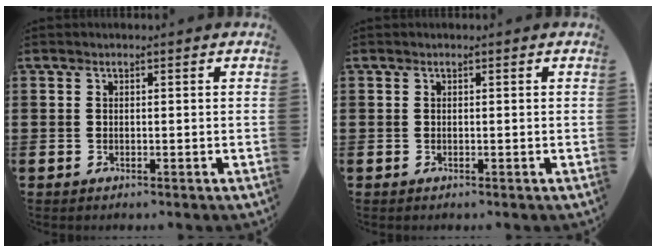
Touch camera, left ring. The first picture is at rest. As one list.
[{"total": 0.0}]